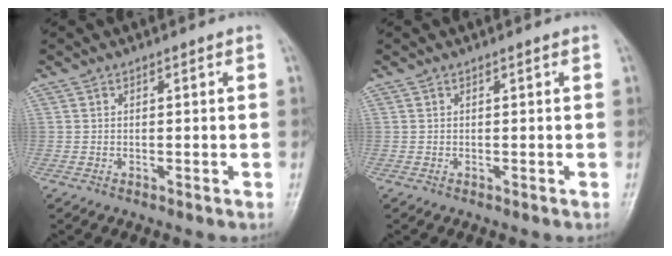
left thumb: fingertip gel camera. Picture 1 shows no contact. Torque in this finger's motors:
{"motor_torque": [0.00, 0.00, -0.03, -0.03, 0.00]}